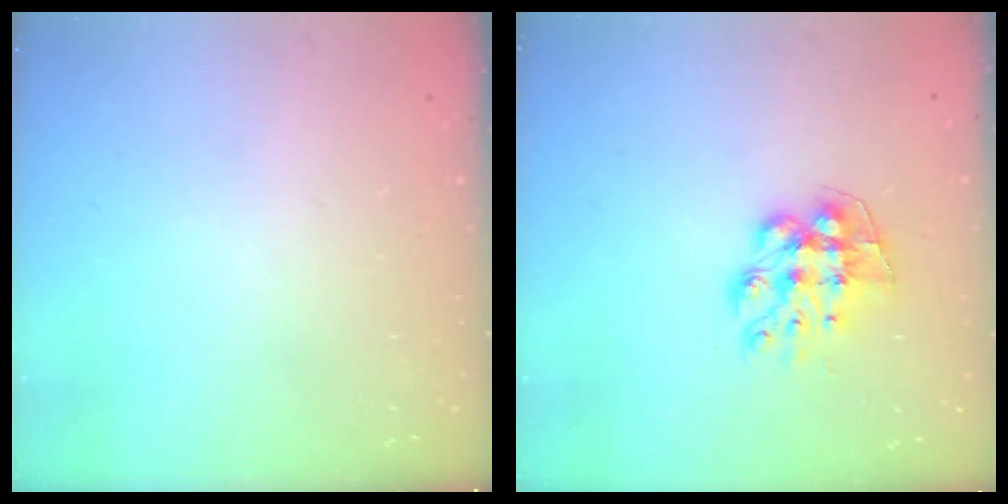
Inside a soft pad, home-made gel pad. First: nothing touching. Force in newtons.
{"total": 9.9, "press": 9.8, "slide": 0.5}